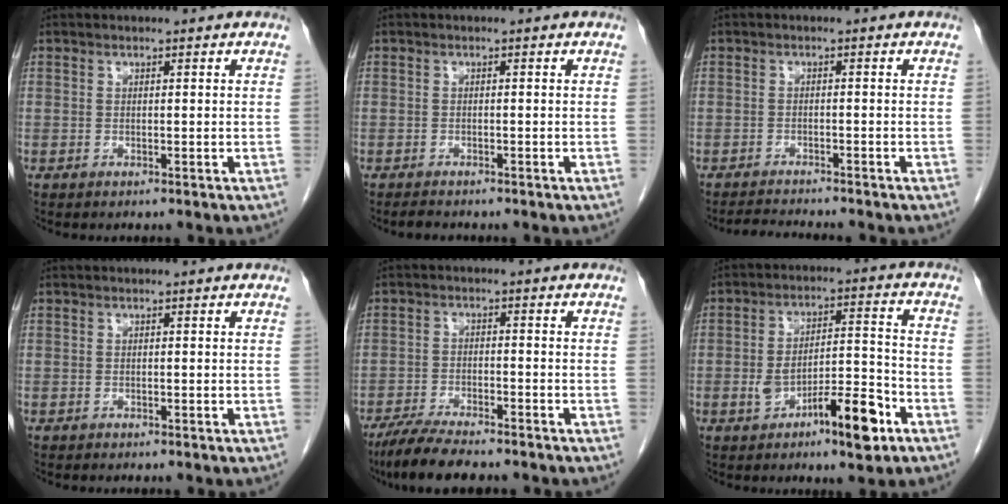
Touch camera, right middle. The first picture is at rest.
{"total": 1.6, "force": [-1.5, 0.4, 0.6], "torque": [-0.019, -0.006, -0.021]}
{"total": 4.0, "force": [-3.9, -0.3, 0.9], "torque": [-0.019, -0.018, -0.063]}
{"total": 0.0}
{"total": 9.2, "force": [-7.8, 1.4, 4.8], "torque": [-0.085, -0.023, -0.129]}
{"total": 10.7, "force": [-5.1, 2.6, 9.1], "torque": [-0.146, 0.018, -0.074]}